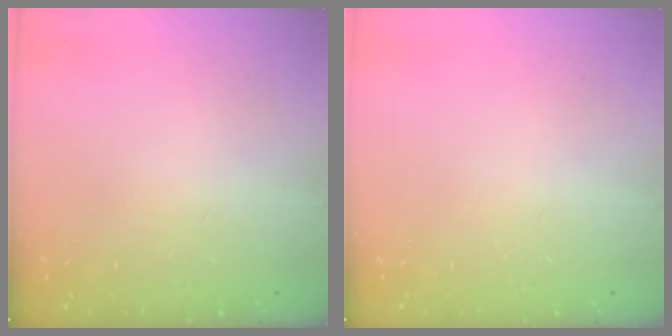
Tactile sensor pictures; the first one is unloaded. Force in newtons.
{"total": 0.0}